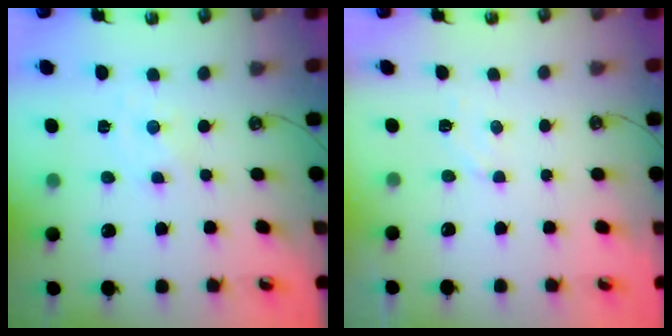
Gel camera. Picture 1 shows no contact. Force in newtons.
{"total": 4.9, "press": 4.9, "slide": 0.5}